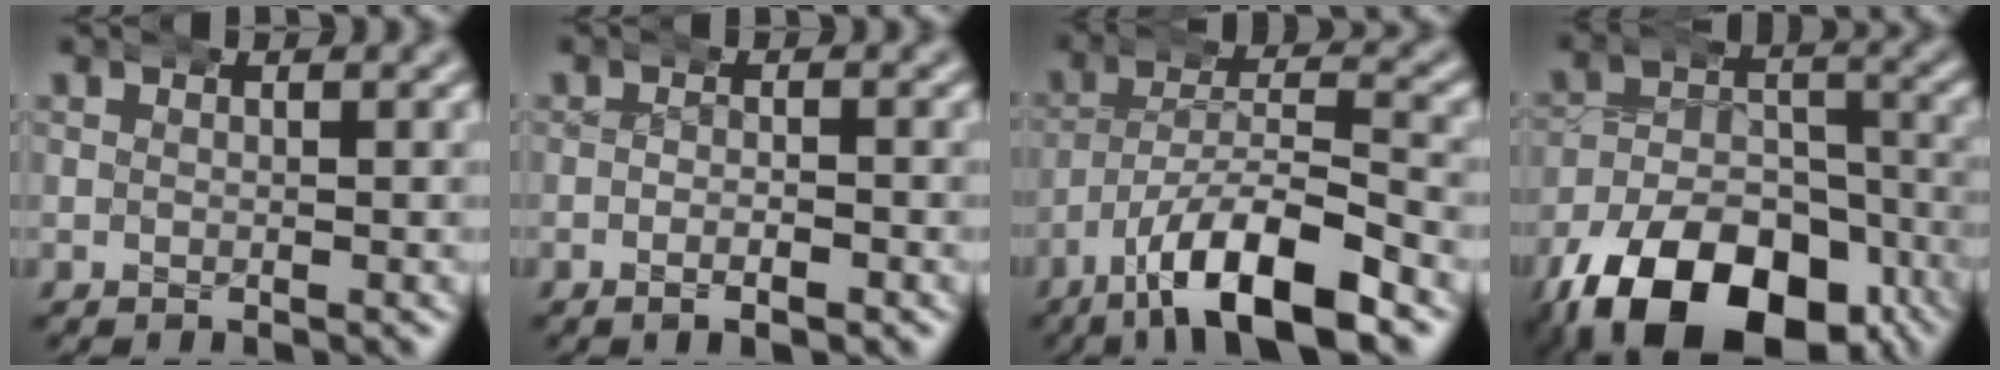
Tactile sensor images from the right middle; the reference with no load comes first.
{"total": 1.6, "force": [-1.0, 0.3, 1.2], "torque": [-0.022, 0.002, -0.023]}
{"total": 8.0, "force": [-4.1, 2.7, 6.4], "torque": [-0.101, -0.011, -0.062]}
{"total": 15.2, "force": [-9.7, 8.5, 8.1], "torque": [-0.138, -0.045, -0.137]}